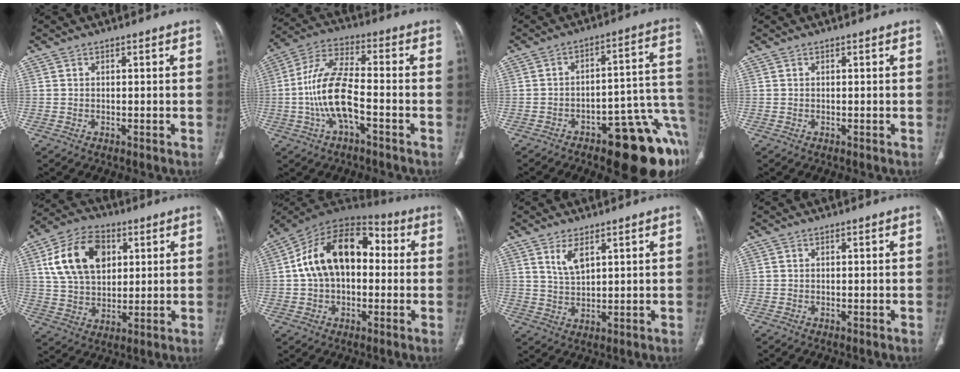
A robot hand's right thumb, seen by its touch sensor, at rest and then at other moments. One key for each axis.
{"total": 12.5, "fx": -3.2, "fy": 4.5, "fz": 11.2, "tx": -0.240, "ty": 0.039, "tz": -0.063}
{"total": 21.1, "fx": -10.6, "fy": 8.0, "fz": 16.4, "tx": -0.115, "ty": 0.078, "tz": -0.139}
{"total": 0.0}
{"total": 15.6, "fx": 4.9, "fy": 10.4, "fz": 10.4, "tx": -0.168, "ty": -0.001, "tz": 0.092}
{"total": 18.7, "fx": 1.6, "fy": 12.0, "fz": 14.2, "tx": -0.220, "ty": 0.043, "tz": 0.020}
{"total": 4.6, "fx": 2.5, "fy": 1.8, "fz": 3.3, "tx": -0.064, "ty": -0.017, "tz": 0.058}
{"total": 0.0}